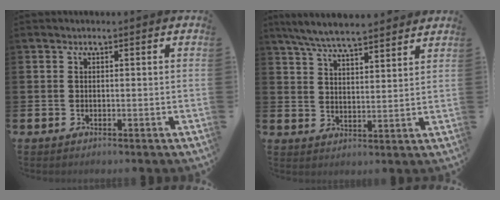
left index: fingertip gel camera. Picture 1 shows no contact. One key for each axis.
{"total": 6.8, "fx": 6.5, "fy": 0.6, "fz": 2.0, "tx": -0.066, "ty": -0.027, "tz": 0.118}